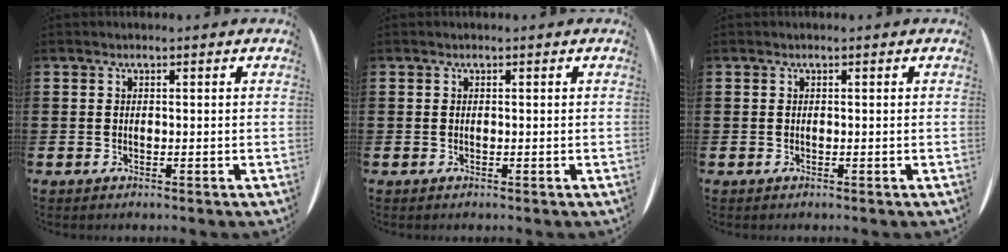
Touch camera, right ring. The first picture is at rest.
{"total": 0.0}
{"total": 0.0}